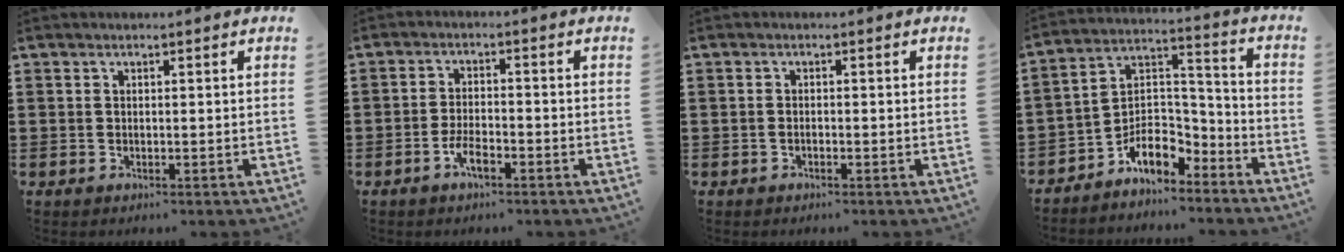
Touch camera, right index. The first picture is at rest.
{"total": 3.6, "force": [-2.0, 1.2, 2.7], "torque": [-0.053, 0.002, -0.039]}
{"total": 0.5, "force": [-0.4, 0.1, 0.4], "torque": [-0.010, -0.005, -0.006]}
{"total": 7.3, "force": [-5.4, 3.8, 3.1], "torque": [-0.068, 0.003, -0.104]}